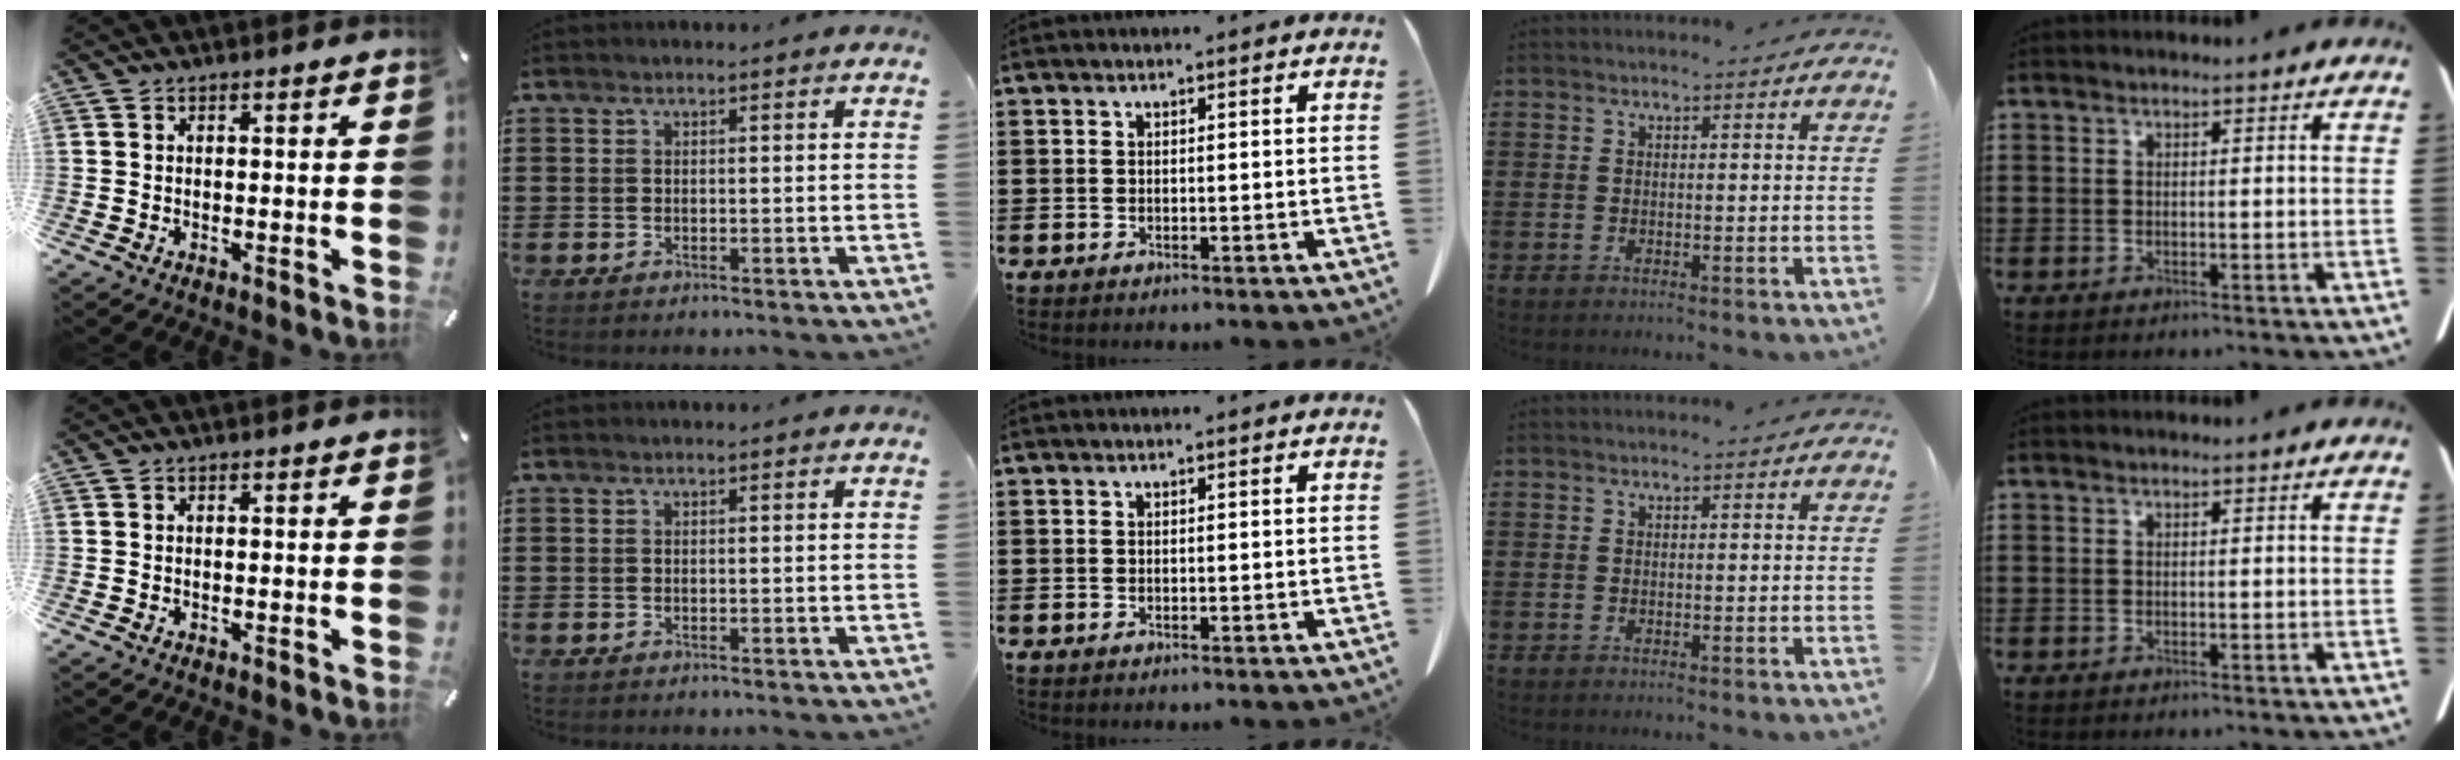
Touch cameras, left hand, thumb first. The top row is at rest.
{}